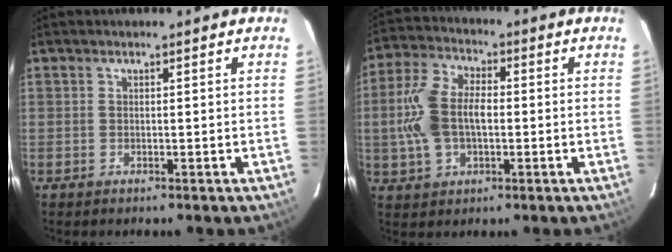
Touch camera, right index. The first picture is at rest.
{"total": 11.8, "force": [-0.9, 7.1, 9.3], "torque": [-0.202, 0.015, -0.016]}